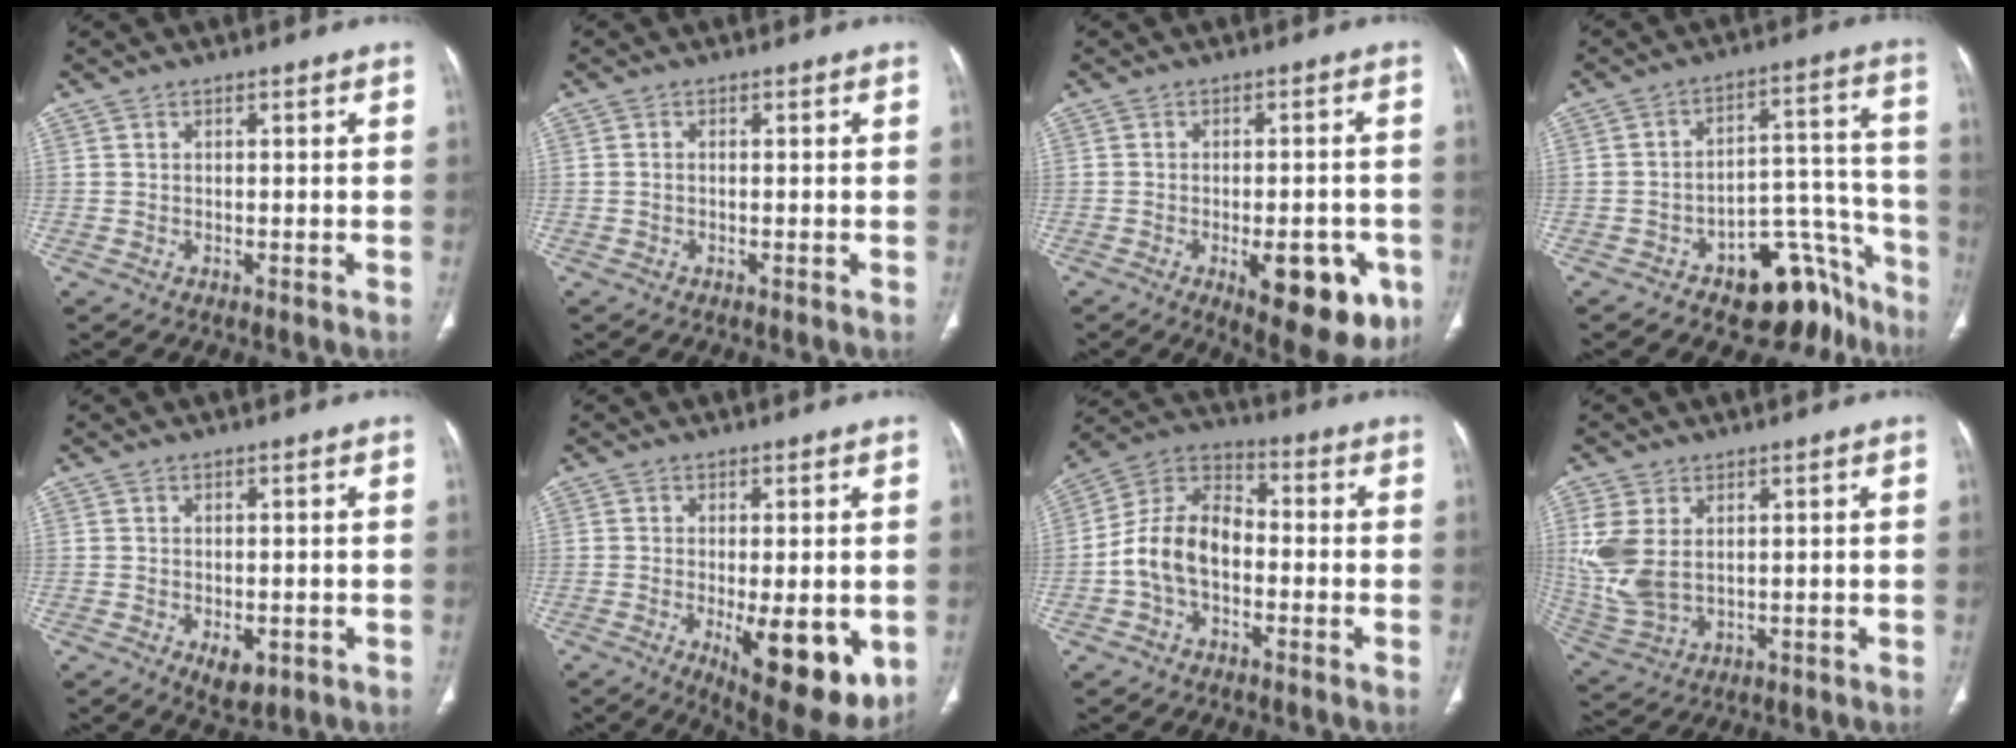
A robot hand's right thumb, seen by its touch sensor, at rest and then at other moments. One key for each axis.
{"total": 0.6, "fx": -0.2, "fy": 0.4, "fz": 0.5, "tx": -0.008, "ty": 0.001, "tz": -0.006}
{"total": 13.5, "fx": -5.2, "fy": 5.7, "fz": 11.1, "tx": -0.117, "ty": 0.005, "tz": -0.057}
{"total": 14.9, "fx": -9.4, "fy": 8.3, "fz": 8.0, "tx": -0.042, "ty": 0.097, "tz": -0.126}
{"total": 4.1, "fx": -1.3, "fy": 2.3, "fz": 3.1, "tx": -0.040, "ty": -0.006, "tz": -0.009}
{"total": 13.9, "fx": -3.4, "fy": 5.1, "fz": 12.4, "tx": -0.159, "ty": -0.024, "tz": -0.034}
{"total": 11.7, "fx": -2.4, "fy": 7.7, "fz": 8.5, "tx": -0.148, "ty": 0.041, "tz": -0.057}
{"total": 9.9, "fx": 2.0, "fy": 6.2, "fz": 7.5, "tx": -0.178, "ty": -0.007, "tz": 0.056}